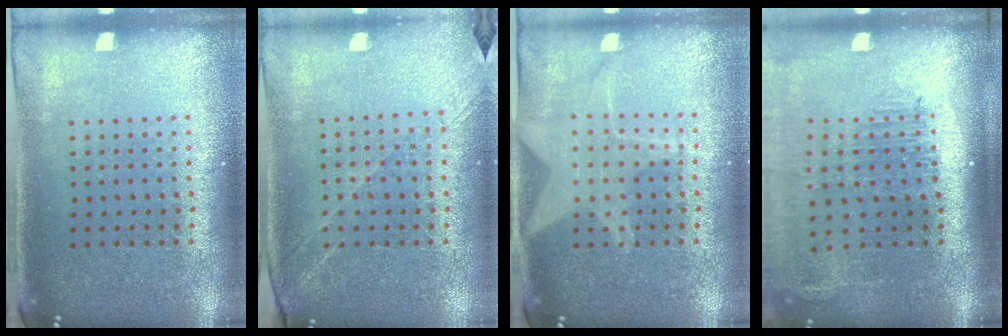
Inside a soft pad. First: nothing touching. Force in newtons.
{"total": 1.4, "press": 1.3, "slide": 0.6}
{"total": 1.3, "press": 1.3, "slide": 0.1}
{"total": 2.1, "press": 1.7, "slide": 1.2}